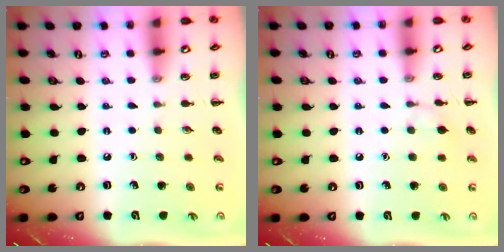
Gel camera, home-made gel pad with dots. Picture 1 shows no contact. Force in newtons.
{"total": 5.0, "press": 4.6, "slide": 1.9}